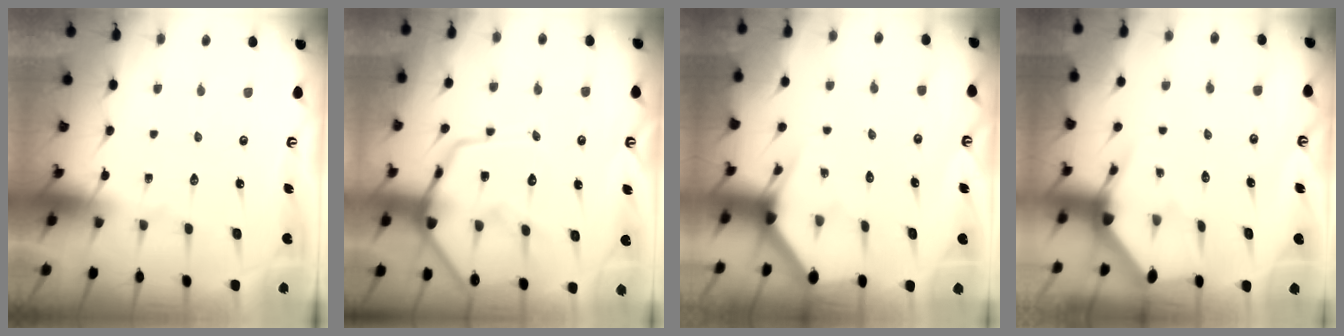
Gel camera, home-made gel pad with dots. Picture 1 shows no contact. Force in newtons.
{"total": 14.3, "press": 14.2, "slide": 1.4}
{"total": 3.0, "press": 3.0, "slide": 0.1}
{"total": 3.3, "press": 3.3, "slide": 0.3}